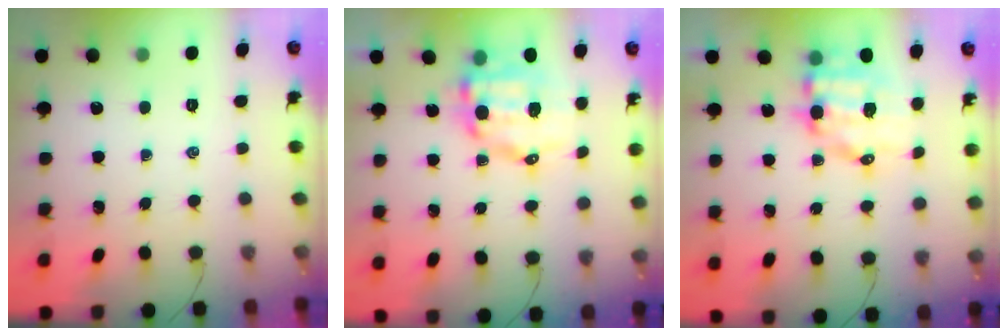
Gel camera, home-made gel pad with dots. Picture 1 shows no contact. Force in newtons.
{"total": 10.4, "press": 10.1, "slide": 2.2}
{"total": 9.4, "press": 9.1, "slide": 2.2}